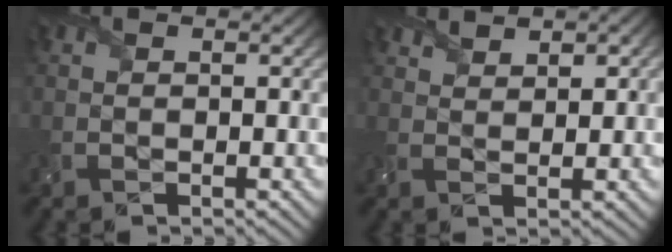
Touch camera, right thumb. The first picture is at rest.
{"total": 2.5, "force": [2.4, 0.7, 0.6], "torque": [-0.013, 0.004, 0.049]}